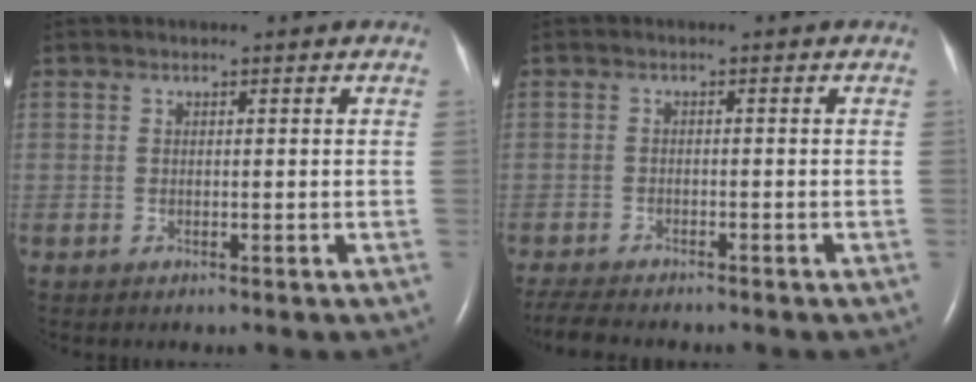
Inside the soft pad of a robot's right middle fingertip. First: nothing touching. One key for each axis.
{"total": 6.4, "fx": -5.7, "fy": 1.2, "fz": 2.6, "tx": -0.049, "ty": -0.014, "tz": -0.092}